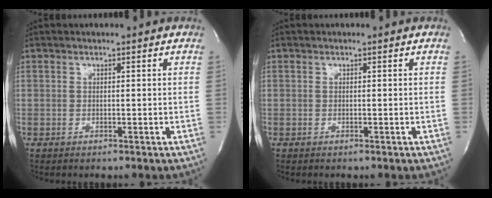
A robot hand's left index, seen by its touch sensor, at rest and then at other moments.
{"total": 0.0}